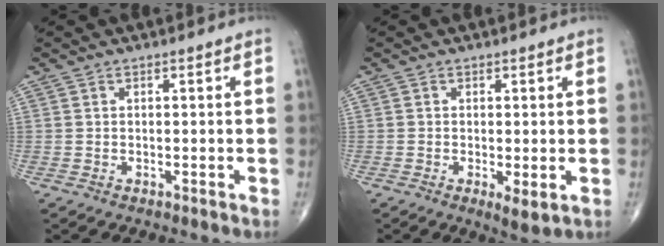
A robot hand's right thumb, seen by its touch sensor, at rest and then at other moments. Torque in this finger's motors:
{"motor_torque": [-0.38, -0.16, -0.13, -0.09, 0.00]}